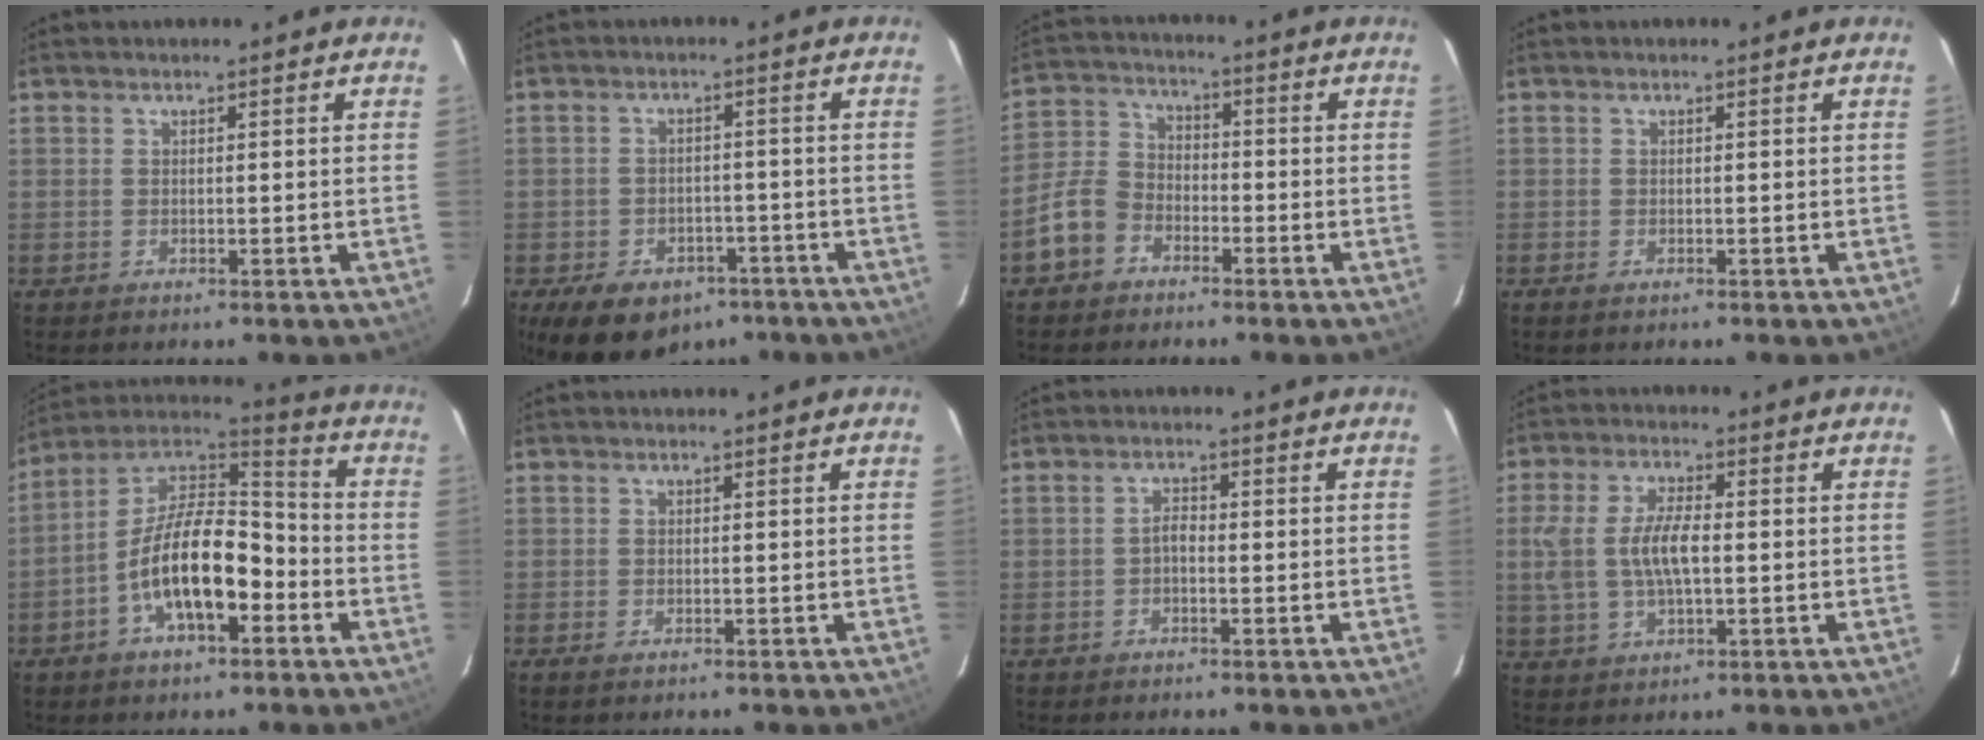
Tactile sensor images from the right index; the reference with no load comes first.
{"total": 13.8, "force": [-8.7, 8.8, 6.1], "torque": [-0.143, 0.012, -0.111]}
{"total": 9.1, "force": [-5.6, 6.2, 3.5], "torque": [-0.084, 0.034, -0.119]}
{"total": 0.8, "force": [-0.5, 0.4, 0.5], "torque": [-0.009, -0.003, -0.010]}
{"total": 15.7, "force": [-5.7, 7.0, 12.9], "torque": [-0.240, 0.019, -0.102]}
{"total": 0.9, "force": [-0.6, 0.4, 0.6], "torque": [-0.011, -0.003, -0.012]}
{"total": 1.6, "force": [-0.7, 0.8, 1.1], "torque": [-0.023, 0.007, -0.014]}
{"total": 8.5, "force": [-0.1, 3.8, 7.6], "torque": [-0.156, 0.009, 0.003]}